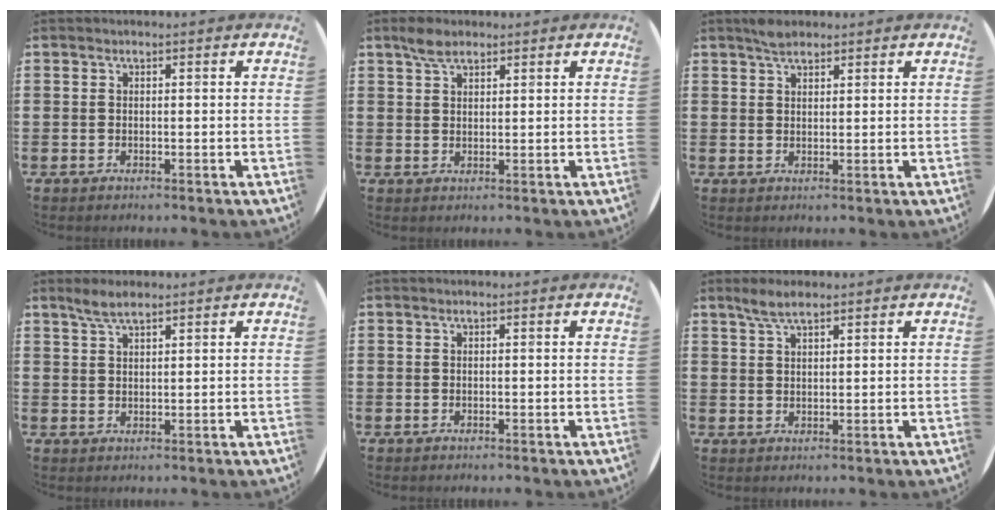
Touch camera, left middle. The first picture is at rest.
{"total": 3.1, "force": [2.4, 1.3, 1.5], "torque": [-0.026, 0.003, 0.042]}
{"total": 2.1, "force": [1.9, 0.7, 0.7], "torque": [-0.009, -0.001, 0.033]}
{"total": 2.9, "force": [2.3, 0.6, 1.6], "torque": [-0.028, 0.000, 0.040]}
{"total": 0.0}
{"total": 3.1, "force": [2.4, 0.7, 1.8], "torque": [-0.040, 0.004, 0.044]}